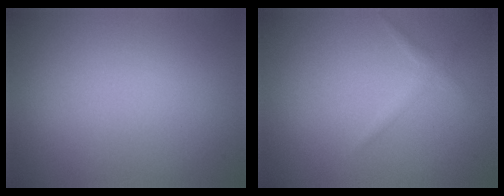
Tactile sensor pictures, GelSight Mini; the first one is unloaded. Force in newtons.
{"total": 1.1, "press": 1.1, "slide": 0.1}